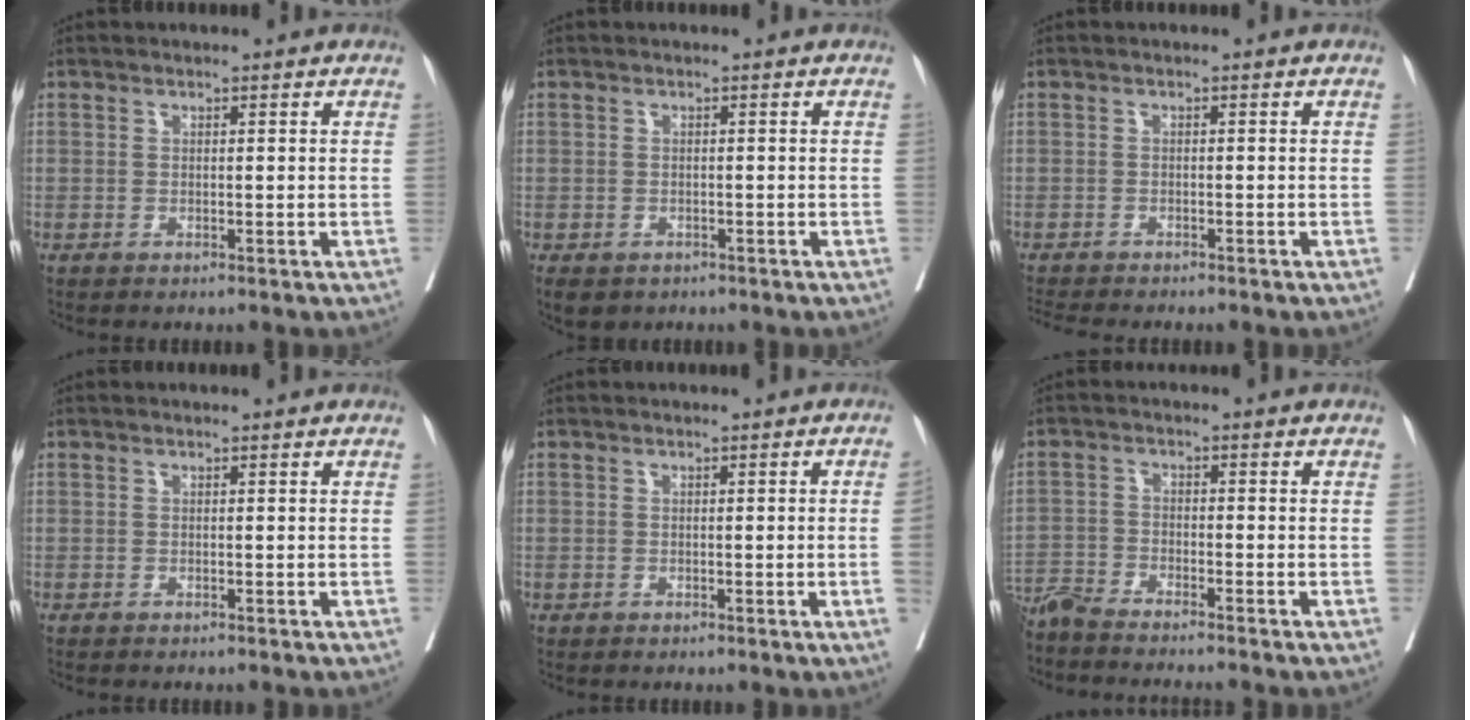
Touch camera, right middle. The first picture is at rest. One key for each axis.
{"total": 7.0, "fx": -4.1, "fy": 4.9, "fz": 2.8, "tx": -0.072, "ty": -0.011, "tz": -0.051}
{"total": 4.2, "fx": -3.9, "fy": 0.2, "fz": 1.5, "tx": -0.022, "ty": -0.009, "tz": -0.063}
{"total": 0.9, "fx": -0.8, "fy": 0.1, "fz": 0.3, "tx": -0.005, "ty": -0.001, "tz": -0.013}
{"total": 1.7, "fx": -0.4, "fy": -0.2, "fz": 1.7, "tx": -0.026, "ty": 0.006, "tz": -0.003}
{"total": 7.3, "fx": -6.9, "fy": -0.4, "fz": 2.4, "tx": -0.025, "ty": -0.019, "tz": -0.119}